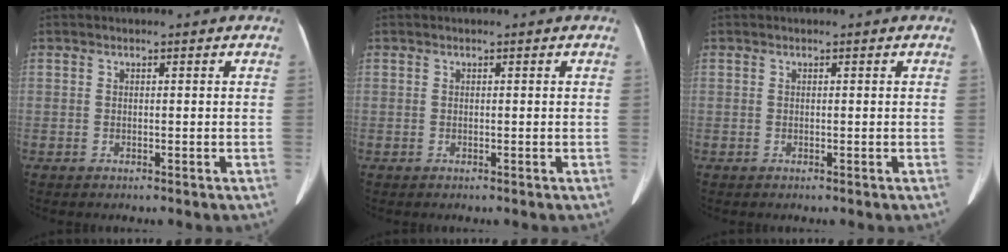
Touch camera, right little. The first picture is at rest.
{"total": 0.0}
{"total": 0.0}